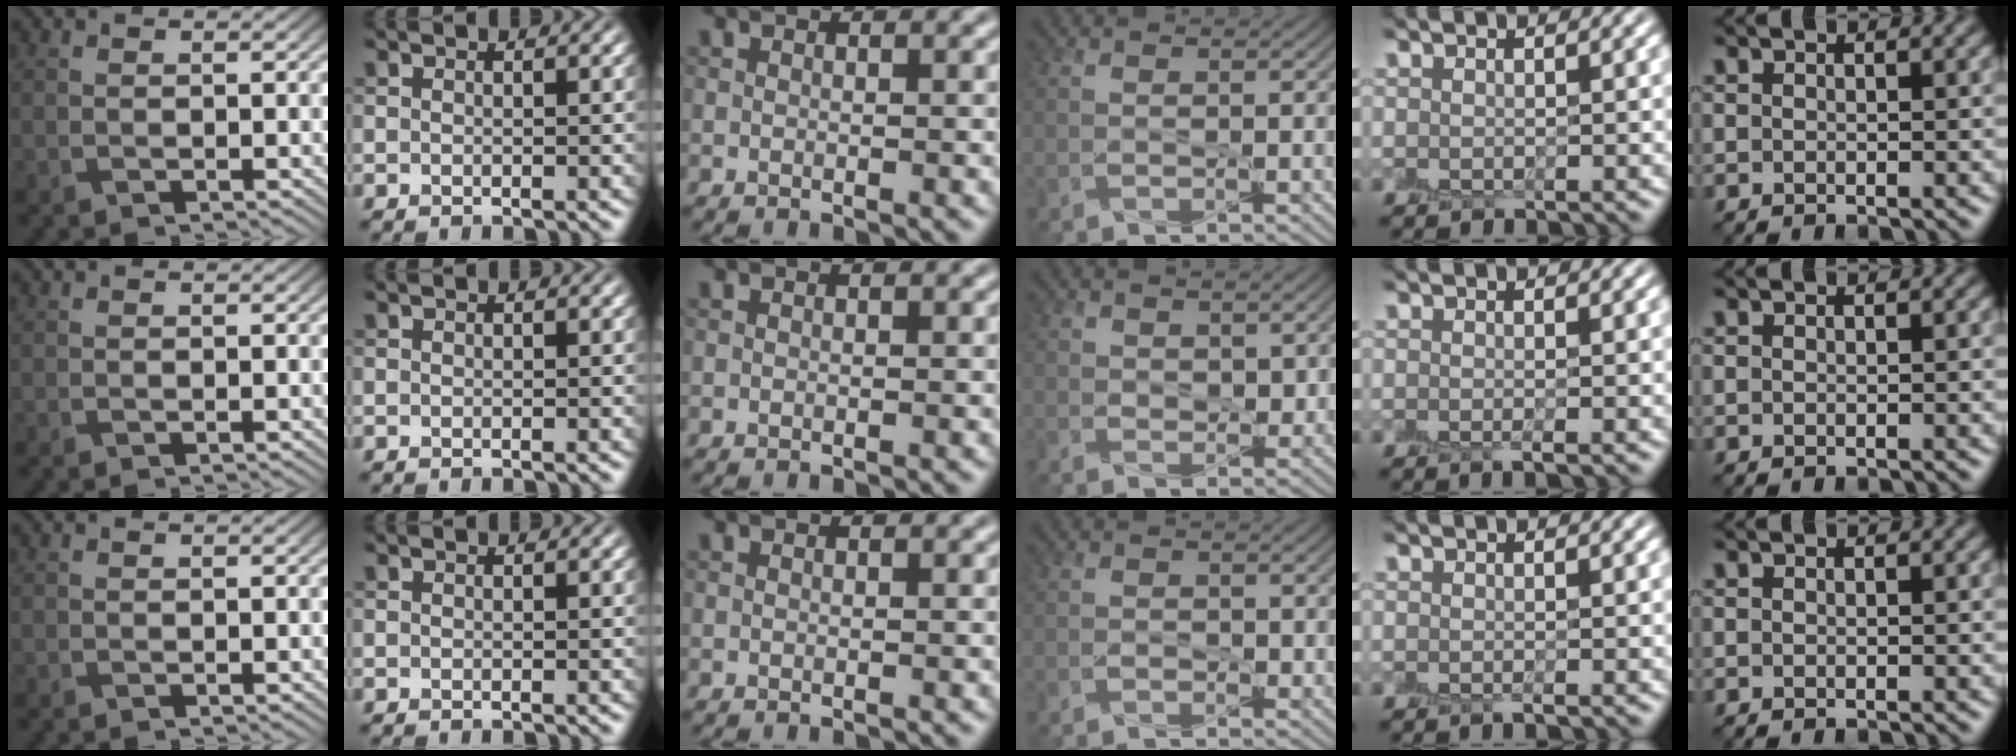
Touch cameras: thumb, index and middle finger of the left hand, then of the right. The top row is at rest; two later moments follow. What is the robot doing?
{"motion": "peel", "object": "small bumper sticker"}